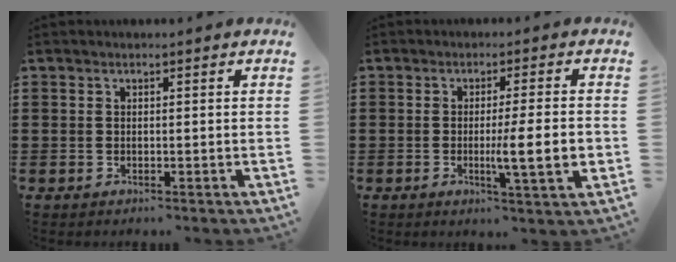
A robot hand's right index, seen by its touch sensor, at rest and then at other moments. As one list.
[{"total": 7.9, "force": [-1.3, 0.6, 7.8], "torque": [-0.110, -0.017, -0.024]}]